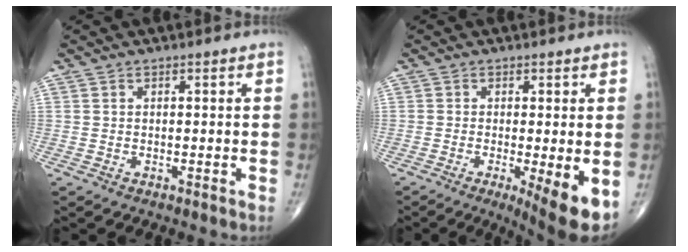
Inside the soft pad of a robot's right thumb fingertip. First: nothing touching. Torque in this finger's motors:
{"motor_torque": [-0.30, 0.38, 0.08, 0.01, 0.07]}